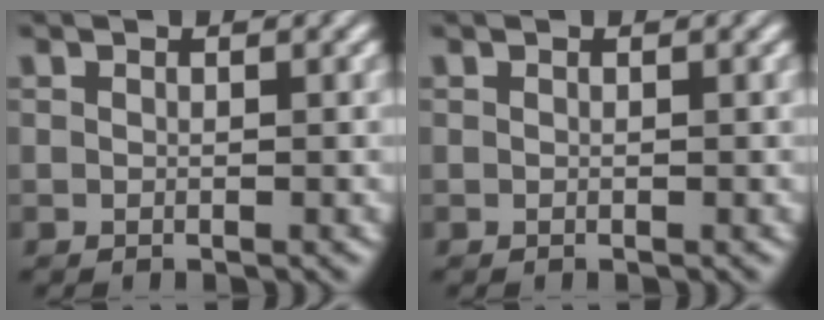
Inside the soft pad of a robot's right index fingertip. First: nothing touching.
{"total": 0.0}